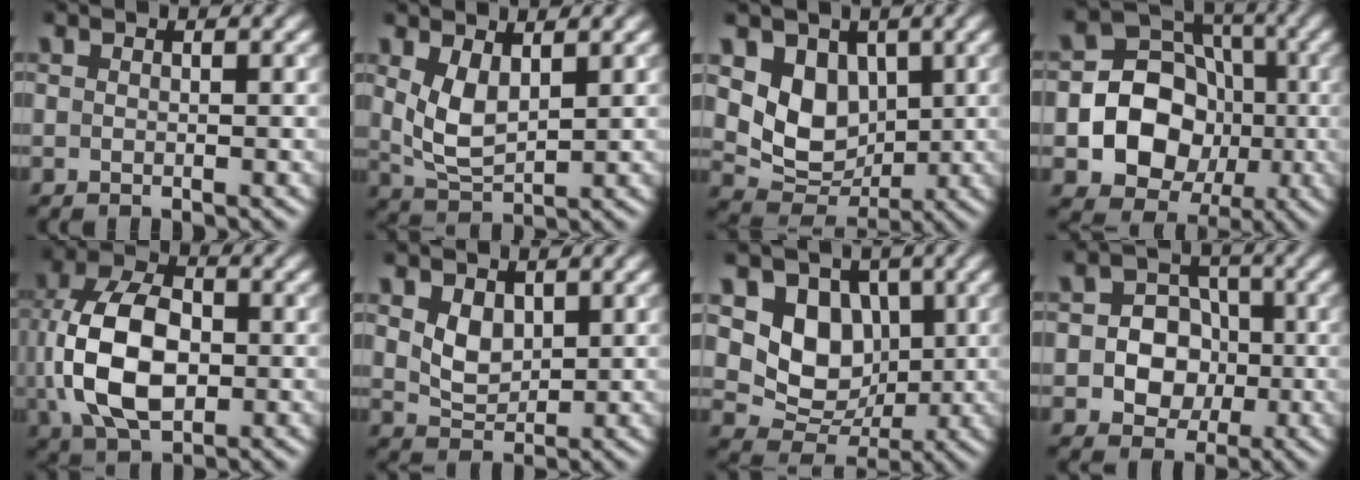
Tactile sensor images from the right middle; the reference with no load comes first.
{"total": 3.7, "force": [1.2, 1.9, 3.0], "torque": [-0.072, -0.005, 0.031]}
{"total": 5.7, "force": [1.5, 4.5, 3.2], "torque": [-0.058, -0.015, 0.025]}
{"total": 10.3, "force": [-1.7, 8.8, 4.9], "torque": [-0.065, 0.002, -0.057]}
{"total": 10.2, "force": [-0.7, 6.5, 7.9], "torque": [-0.172, 0.002, -0.016]}
{"total": 2.7, "force": [1.0, 1.9, 1.6], "torque": [-0.034, -0.005, 0.023]}
{"total": 6.6, "force": [1.5, 5.3, 3.7], "torque": [-0.058, -0.009, 0.017]}
{"total": 6.1, "force": [-0.7, 5.5, 2.6], "torque": [-0.020, 0.018, -0.035]}